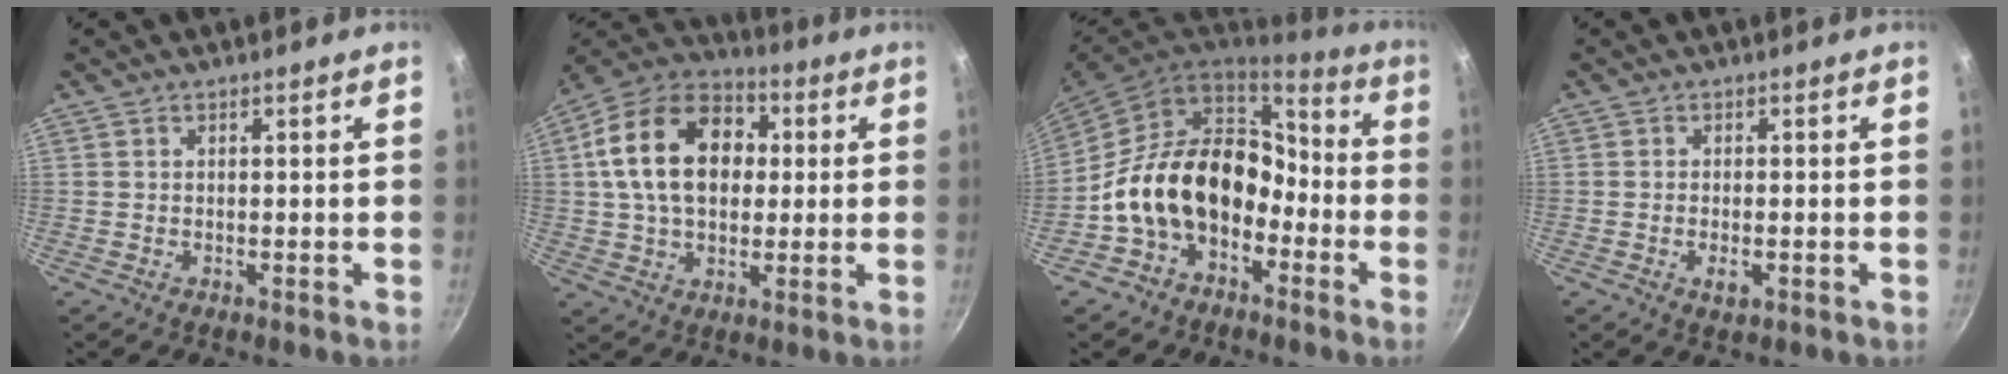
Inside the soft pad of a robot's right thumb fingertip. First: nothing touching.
{"total": 19.7, "force": [3.1, 13.8, 13.7], "torque": [-0.207, 0.027, 0.039]}
{"total": 17.8, "force": [-5.3, 12.8, 11.2], "torque": [-0.148, 0.075, -0.100]}
{"total": 2.5, "force": [-0.8, 1.2, 2.1], "torque": [-0.040, -0.002, -0.014]}